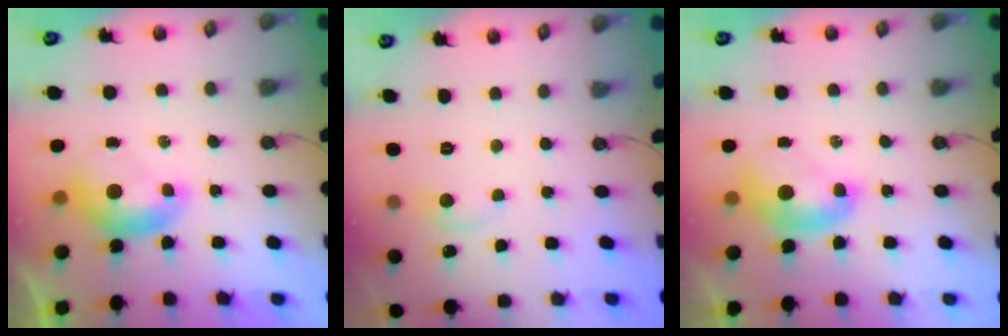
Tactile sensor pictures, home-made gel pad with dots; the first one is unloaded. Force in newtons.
{"total": 1.0, "press": 0.8, "slide": 0.5}
{"total": 2.0, "press": 1.9, "slide": 0.4}